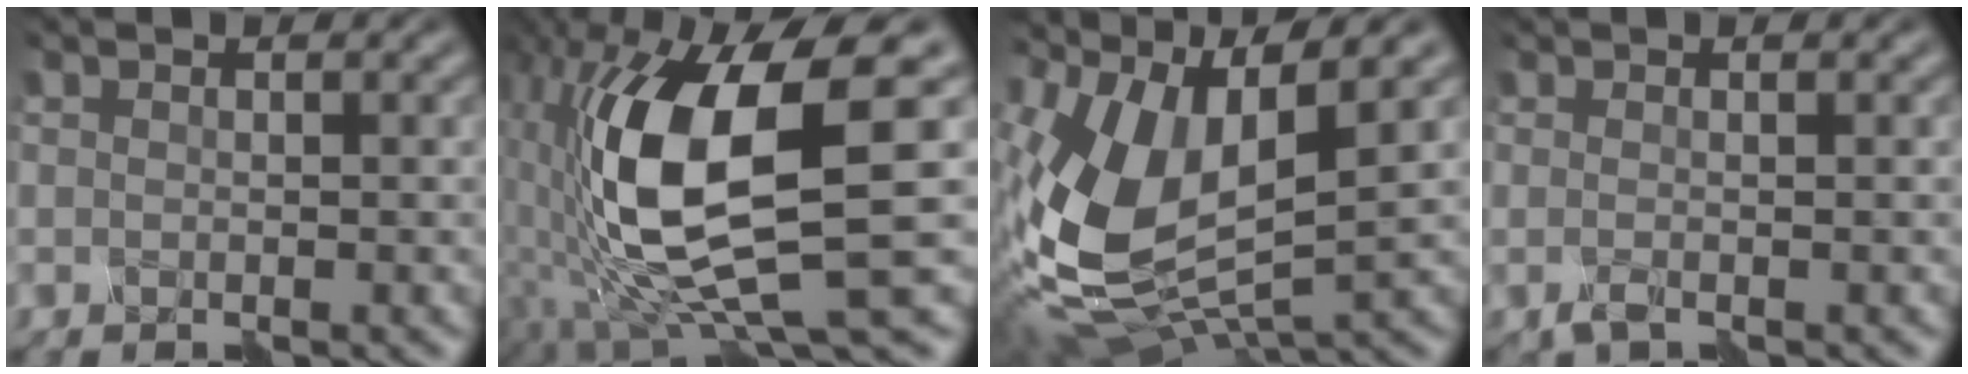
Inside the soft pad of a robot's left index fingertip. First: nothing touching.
{"total": 13.0, "force": [-0.5, 4.2, 12.3], "torque": [-0.240, -0.001, -0.013]}
{"total": 11.4, "force": [2.0, 5.2, 9.9], "torque": [-0.230, -0.012, 0.047]}
{"total": 1.8, "force": [-0.2, 0.3, 1.7], "torque": [-0.028, 0.004, -0.007]}